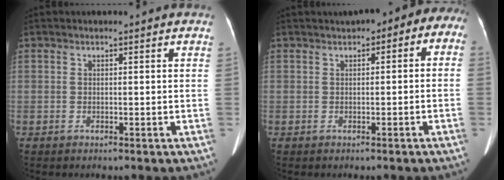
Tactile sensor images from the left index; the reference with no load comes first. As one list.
[{"total": 6.1, "force": [1.7, 3.9, 4.3], "torque": [-0.037, 0.031, 0.015]}]